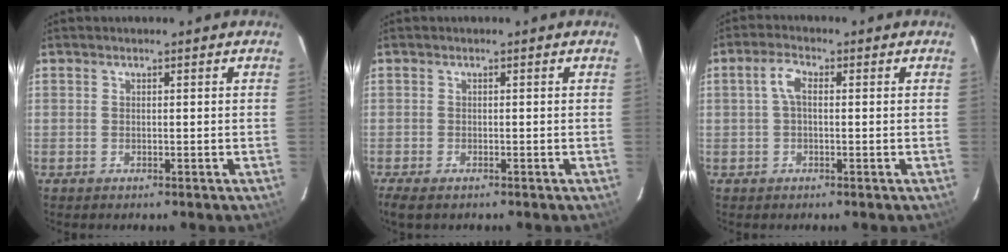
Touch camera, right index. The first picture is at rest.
{"total": 3.5, "force": [-2.5, 1.3, 2.1], "torque": [-0.048, -0.016, -0.045]}
{"total": 3.2, "force": [0.2, 1.6, 2.8], "torque": [-0.058, 0.011, 0.005]}